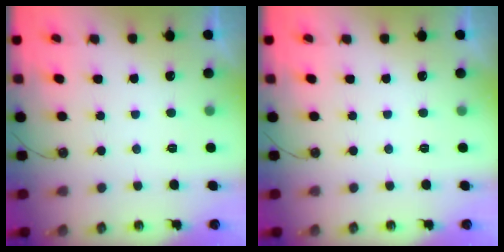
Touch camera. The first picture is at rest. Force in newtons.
{"total": 0.0}